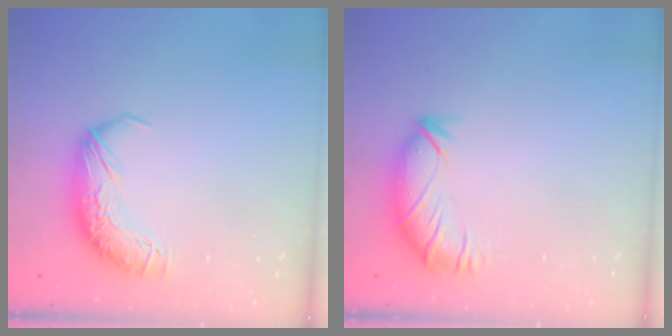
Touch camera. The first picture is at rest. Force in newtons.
{"total": 3.0, "press": 2.5, "slide": 1.7}